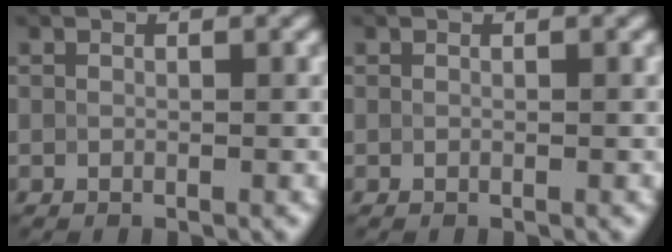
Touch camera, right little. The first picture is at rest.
{"total": 0.0}